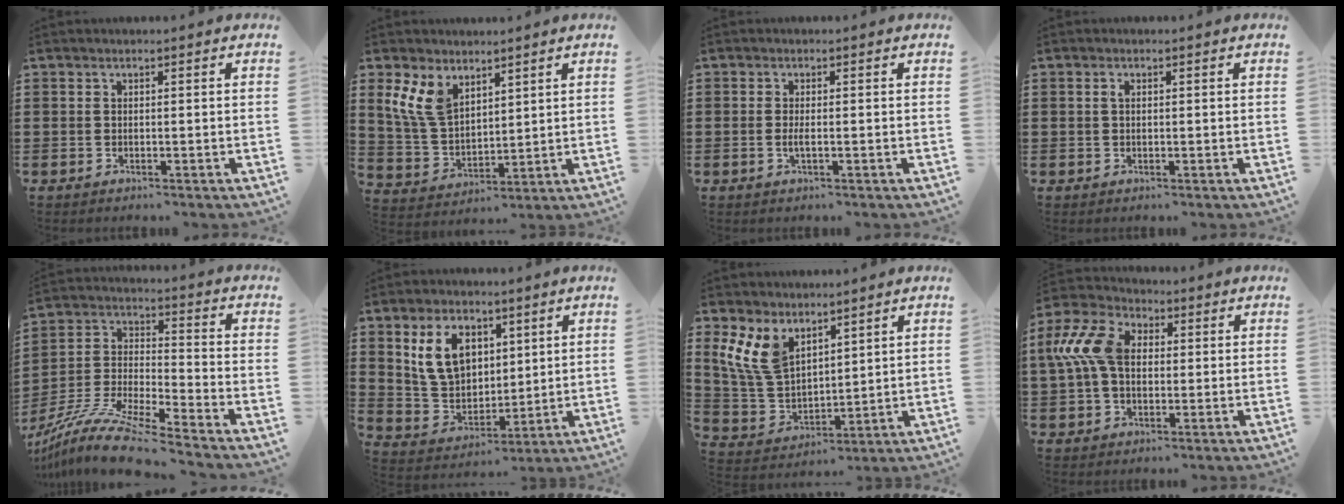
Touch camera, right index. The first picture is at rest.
{"total": 7.6, "force": [4.5, 4.4, 4.3], "torque": [-0.126, -0.007, 0.081]}
{"total": 1.4, "force": [-0.3, 0.3, 1.3], "torque": [-0.032, -0.003, -0.008]}
{"total": 0.9, "force": [0.2, 0.6, 0.7], "torque": [-0.015, 0.003, 0.003]}
{"total": 11.0, "force": [-9.9, 0.3, 4.8], "torque": [-0.111, 0.002, -0.203]}
{"total": 9.7, "force": [4.0, 6.7, 5.7], "torque": [-0.127, 0.013, 0.073]}
{"total": 8.9, "force": [5.2, 5.1, 5.0], "torque": [-0.143, -0.012, 0.096]}
{"total": 9.5, "force": [1.2, 6.1, 7.1], "torque": [-0.193, 0.001, 0.012]}